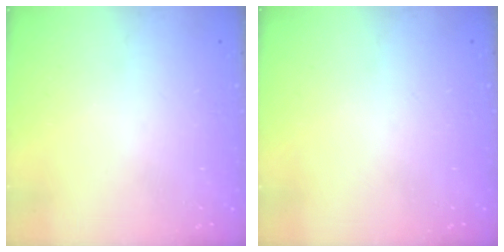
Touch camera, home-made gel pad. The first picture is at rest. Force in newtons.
{"total": 0.0}